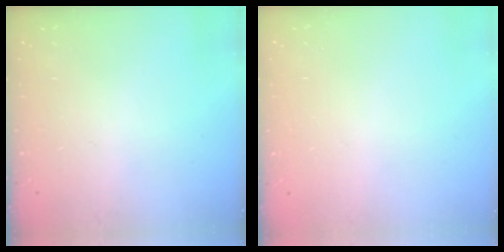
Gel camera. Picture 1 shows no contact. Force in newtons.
{"total": 0.0}